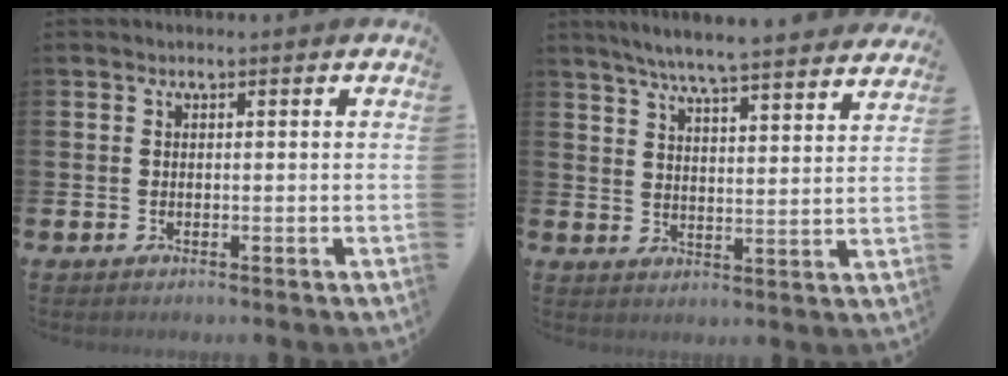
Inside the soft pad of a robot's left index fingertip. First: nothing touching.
{"total": 6.5, "force": [6.2, -0.2, 1.8], "torque": [-0.050, -0.044, 0.107]}